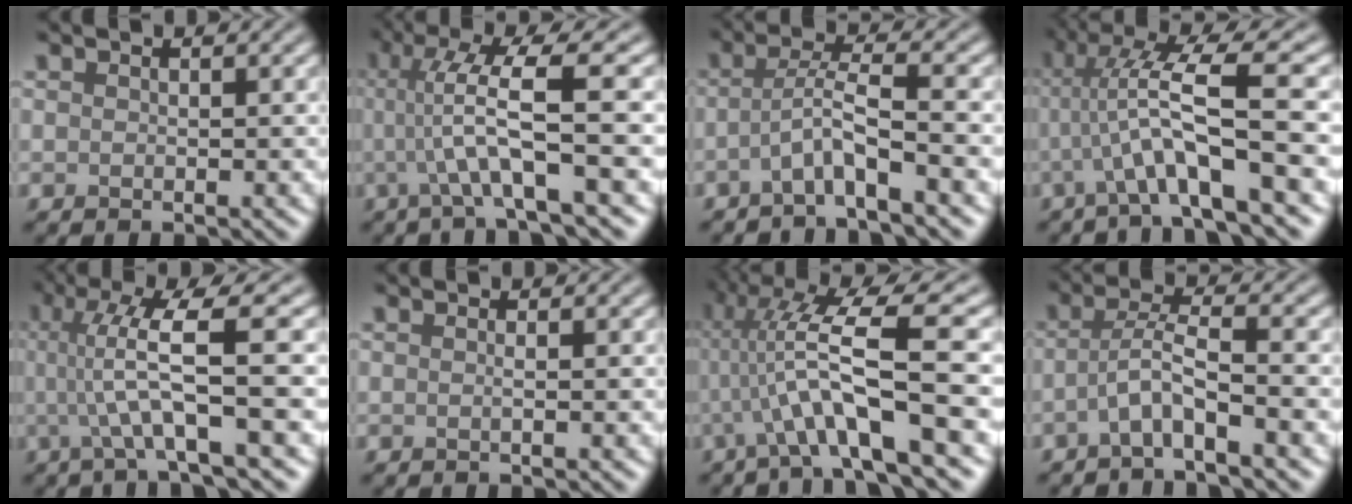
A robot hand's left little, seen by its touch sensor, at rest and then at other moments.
{"total": 6.3, "force": [-0.1, 0.7, 6.2], "torque": [-0.112, 0.006, -0.002]}
{"total": 3.5, "force": [-1.7, 0.2, 3.1], "torque": [-0.061, 0.009, -0.042]}
{"total": 7.2, "force": [-0.8, 0.8, 7.1], "torque": [-0.128, 0.015, -0.019]}
{"total": 6.6, "force": [0.2, 0.9, 6.6], "torque": [-0.117, 0.004, 0.003]}
{"total": 0.7, "force": [-0.1, 0.2, 0.6], "torque": [-0.008, -0.001, -0.004]}
{"total": 9.0, "force": [-0.6, 1.4, 8.9], "torque": [-0.153, 0.014, -0.014]}
{"total": 3.4, "force": [-1.6, 0.3, 2.9], "torque": [-0.058, 0.009, -0.040]}